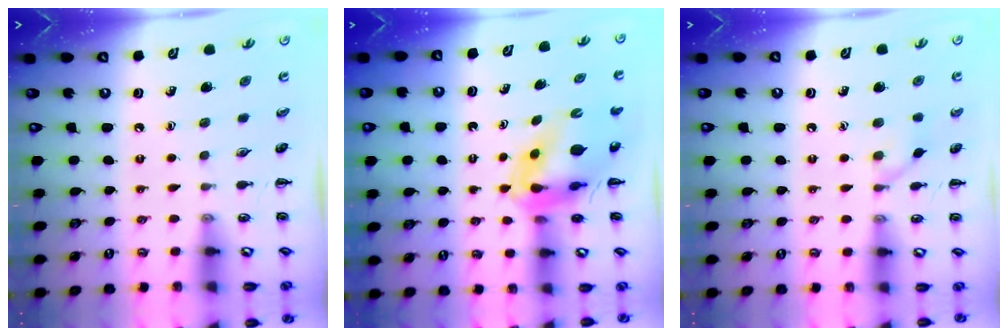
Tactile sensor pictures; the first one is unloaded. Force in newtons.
{"total": 7.8, "press": 7.4, "slide": 2.4}
{"total": 6.6, "press": 6.2, "slide": 2.2}